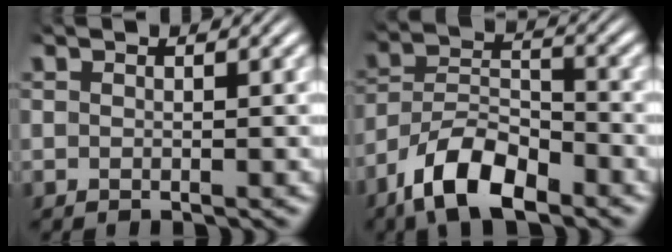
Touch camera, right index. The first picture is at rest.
{"total": 7.0, "force": [-4.2, 3.5, 4.3], "torque": [-0.066, -0.003, -0.075]}